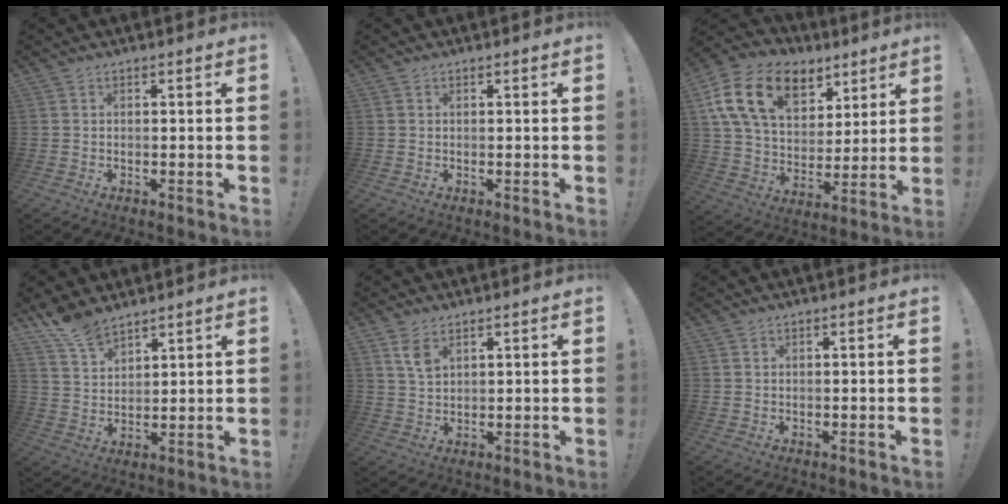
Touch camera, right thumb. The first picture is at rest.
{"total": 0.0}
{"total": 20.4, "force": [9.5, 13.6, 11.8], "torque": [-0.208, -0.034, 0.178]}
{"total": 8.7, "force": [7.3, 3.4, 3.2], "torque": [-0.068, -0.044, 0.140]}
{"total": 4.8, "force": [2.7, 2.5, 3.2], "torque": [-0.047, -0.015, 0.047]}
{"total": 0.0}